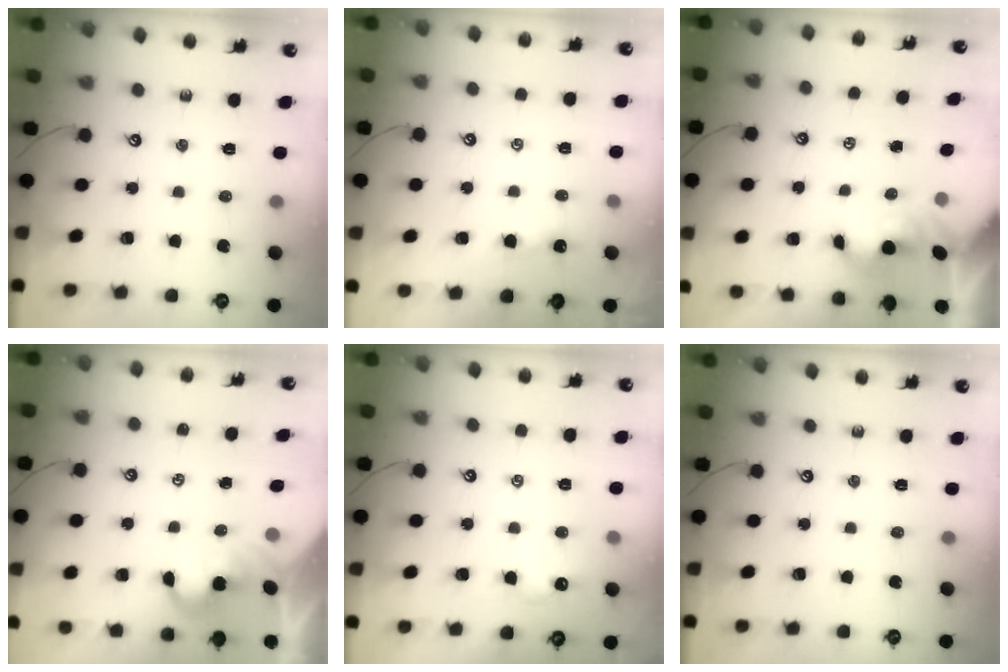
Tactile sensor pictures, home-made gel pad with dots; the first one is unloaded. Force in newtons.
{"total": 3.3, "press": 3.3, "slide": 0.0}
{"total": 1.7, "press": 1.5, "slide": 0.7}
{"total": 2.1, "press": 2.0, "slide": 0.5}
{"total": 0.8, "press": 0.6, "slide": 0.5}
{"total": 0.0}